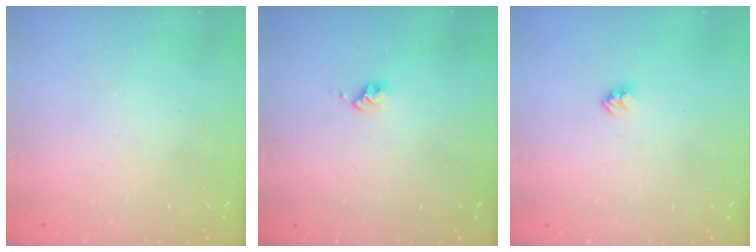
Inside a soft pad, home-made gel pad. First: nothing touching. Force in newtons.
{"total": 2.7, "press": 2.6, "slide": 0.4}
{"total": 2.4, "press": 2.4, "slide": 0.2}